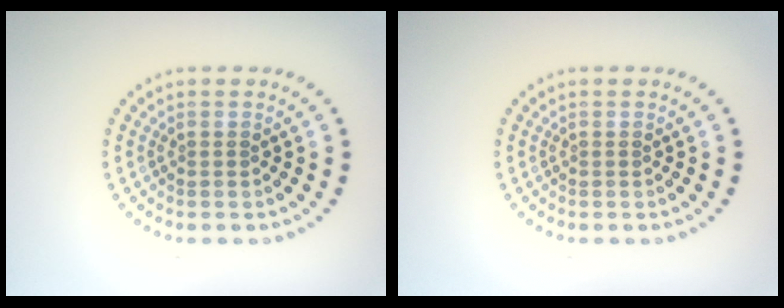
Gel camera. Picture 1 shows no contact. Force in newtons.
{"total": 0.0}